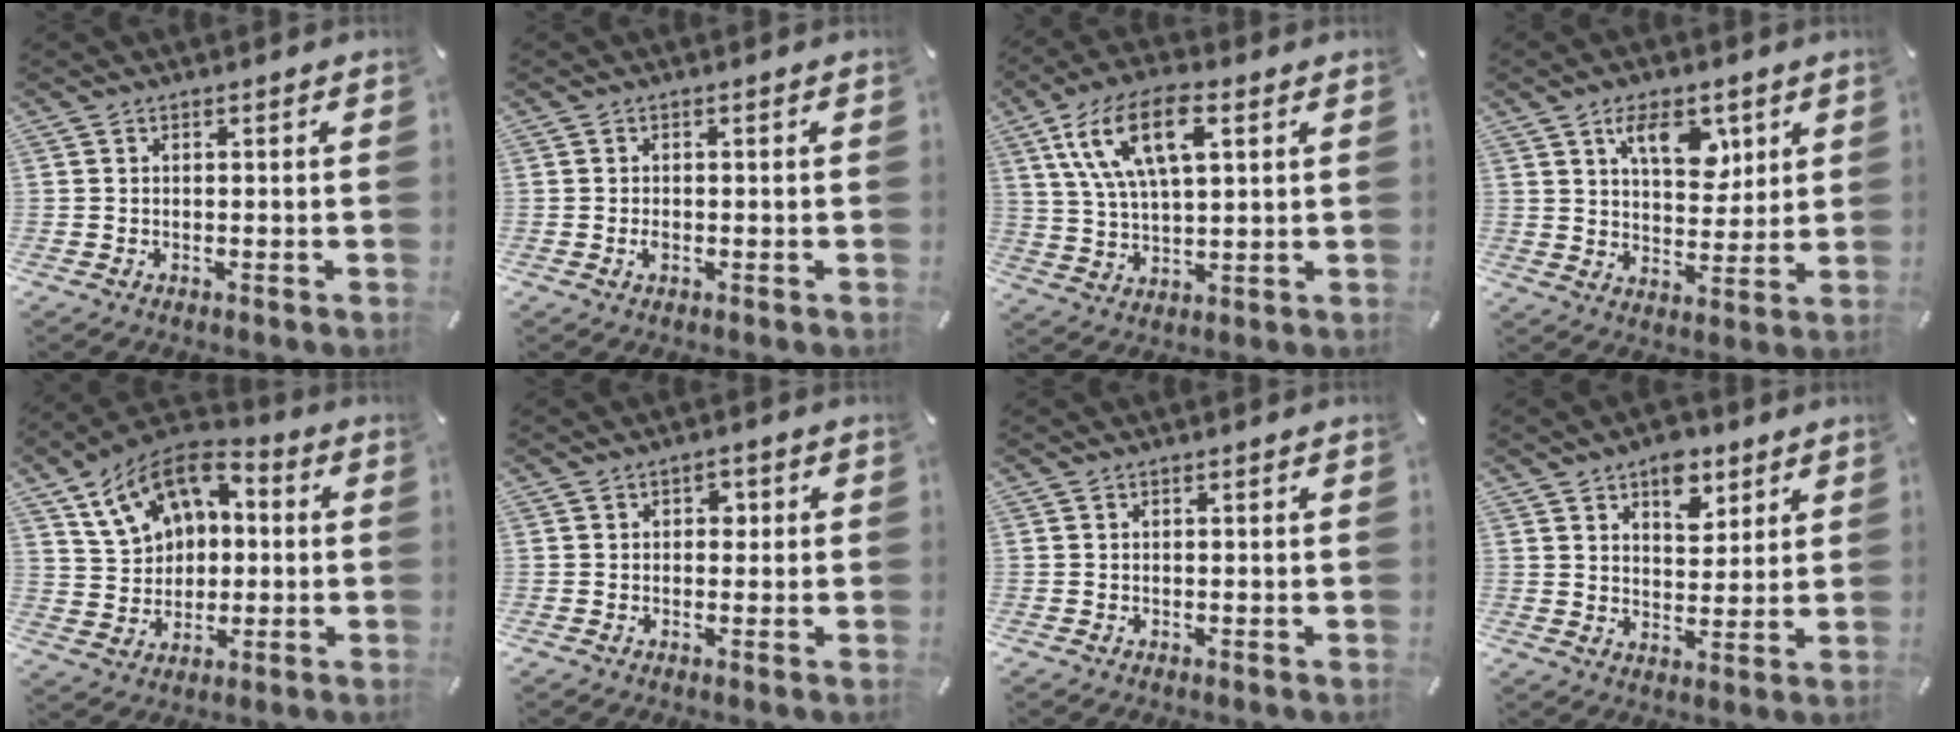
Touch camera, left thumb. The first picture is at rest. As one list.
[{"total": 1.4, "force": [-0.4, 0.8, 1.1], "torque": [-0.027, -0.004, -0.009]}, {"total": 14.4, "force": [6.3, 6.4, 11.2], "torque": [-0.243, 0.004, 0.112]}, {"total": 10.4, "force": [5.2, 5.9, 6.7], "torque": [-0.094, -0.016, 0.086]}, {"total": 14.0, "force": [5.4, 10.9, 6.9], "torque": [-0.139, -0.016, 0.103]}, {"total": 2.2, "force": [0.2, 1.8, 1.4], "torque": [-0.005, -0.001, -0.007]}, {"total": 0.0}, {"total": 8.7, "force": [5.3, 5.5, 4.3], "torque": [-0.036, -0.023, 0.086]}]